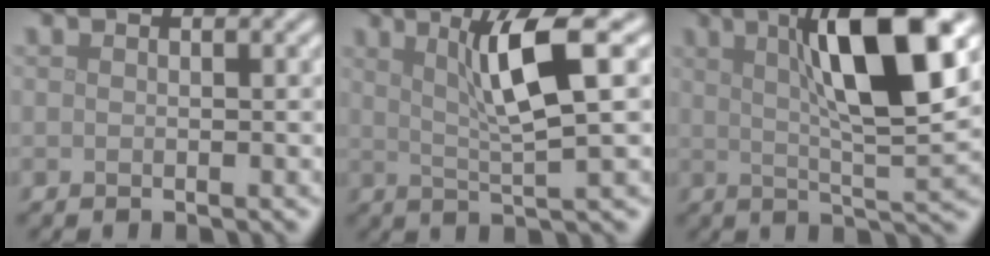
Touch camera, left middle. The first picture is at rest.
{"total": 5.9, "force": [1.9, 0.7, 5.6], "torque": [-0.098, 0.005, 0.037]}
{"total": 10.5, "force": [3.4, 2.1, 9.7], "torque": [-0.137, 0.005, 0.052]}